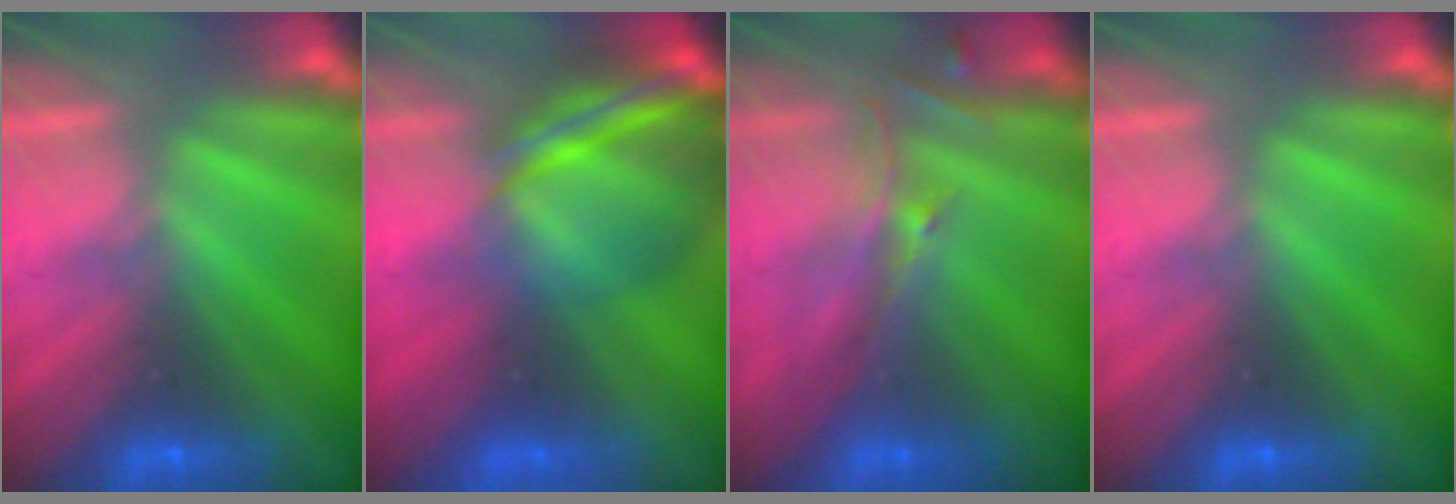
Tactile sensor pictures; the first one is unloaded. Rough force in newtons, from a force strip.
{"total": 8.5}
{"total": 2.6}
{"total": 0.0}